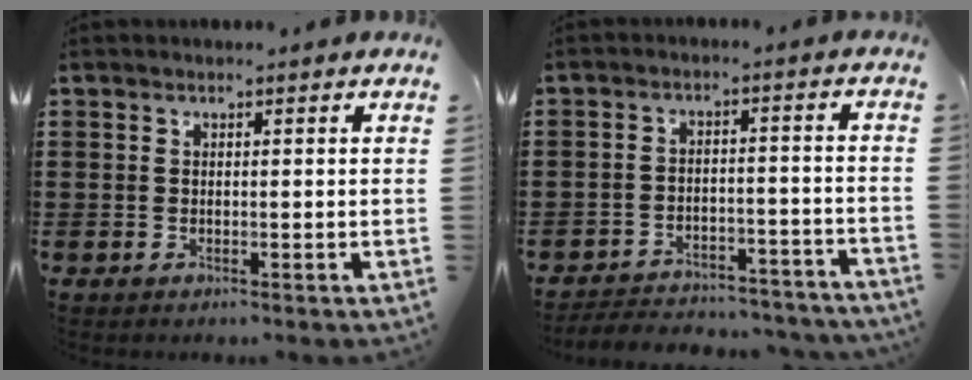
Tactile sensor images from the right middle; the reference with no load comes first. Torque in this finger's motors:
{"motor_torque": [0.13, -0.01, 0.48, 0.09]}